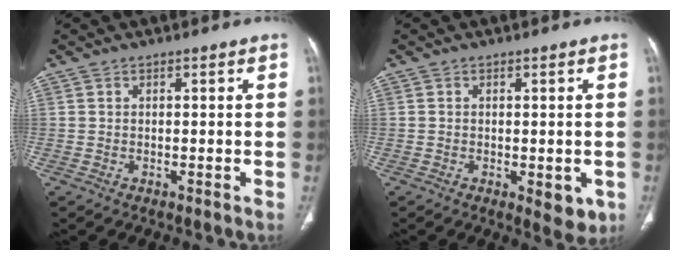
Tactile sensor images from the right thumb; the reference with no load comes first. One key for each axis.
{"total": 4.6, "fx": -1.3, "fy": 2.2, "fz": 3.9, "tx": -0.034, "ty": -0.008, "tz": -0.010}